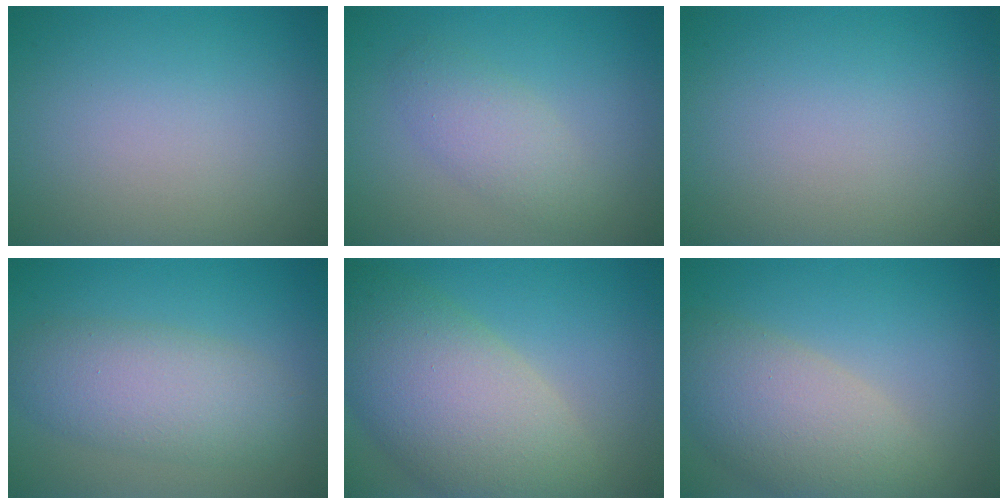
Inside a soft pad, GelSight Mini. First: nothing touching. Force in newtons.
{"total": 2.7, "press": 2.7, "slide": 0.2}
{"total": 0.0}
{"total": 5.4, "press": 5.4, "slide": 0.2}
{"total": 10.6, "press": 10.6, "slide": 0.9}
{"total": 6.9, "press": 6.9, "slide": 0.5}